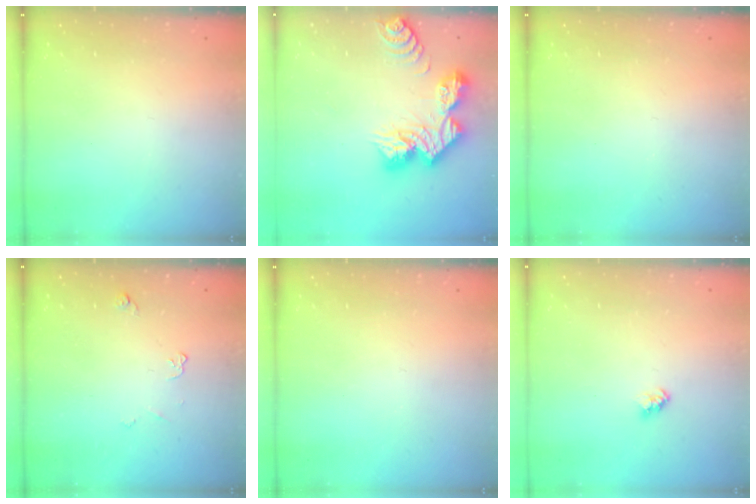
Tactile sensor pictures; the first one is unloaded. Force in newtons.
{"total": 14.1, "press": 14.1, "slide": 1.3}
{"total": 0.0}
{"total": 3.4, "press": 3.4, "slide": 0.6}
{"total": 0.0}
{"total": 2.4, "press": 2.4, "slide": 0.2}